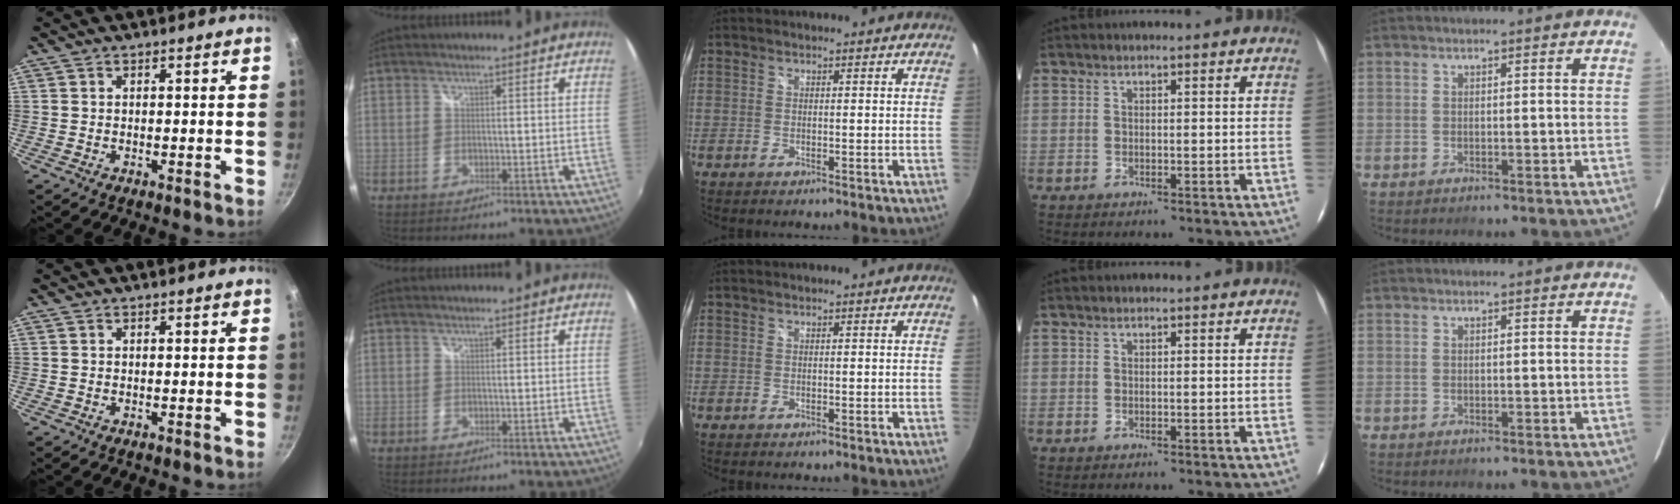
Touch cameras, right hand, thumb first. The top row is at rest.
{}